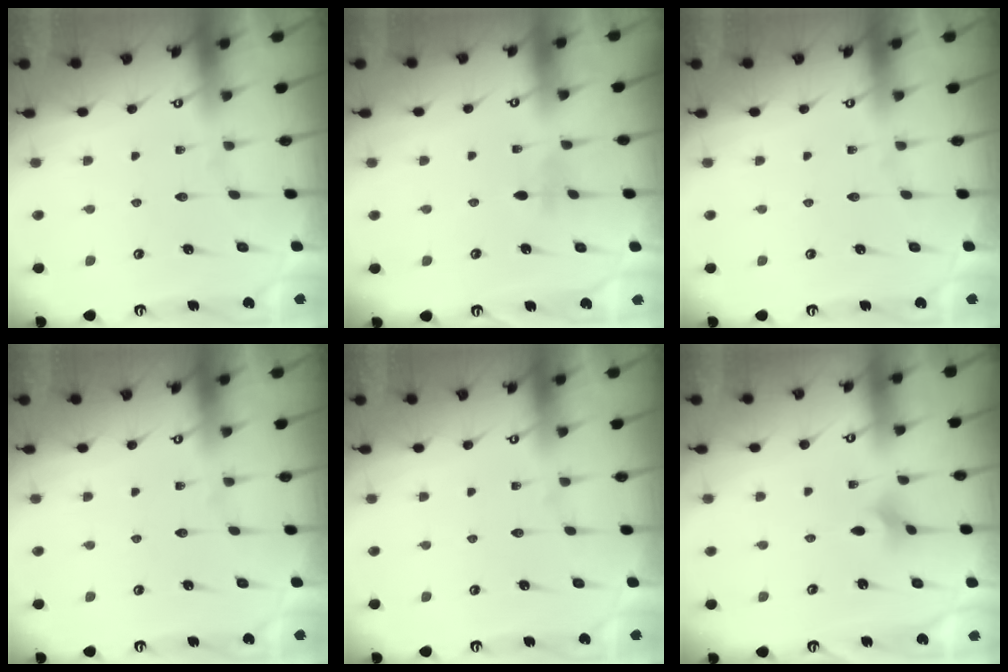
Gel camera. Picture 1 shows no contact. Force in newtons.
{"total": 2.8, "press": 2.7, "slide": 0.6}
{"total": 0.0}
{"total": 0.0}
{"total": 0.0}
{"total": 2.0, "press": 2.0, "slide": 0.4}